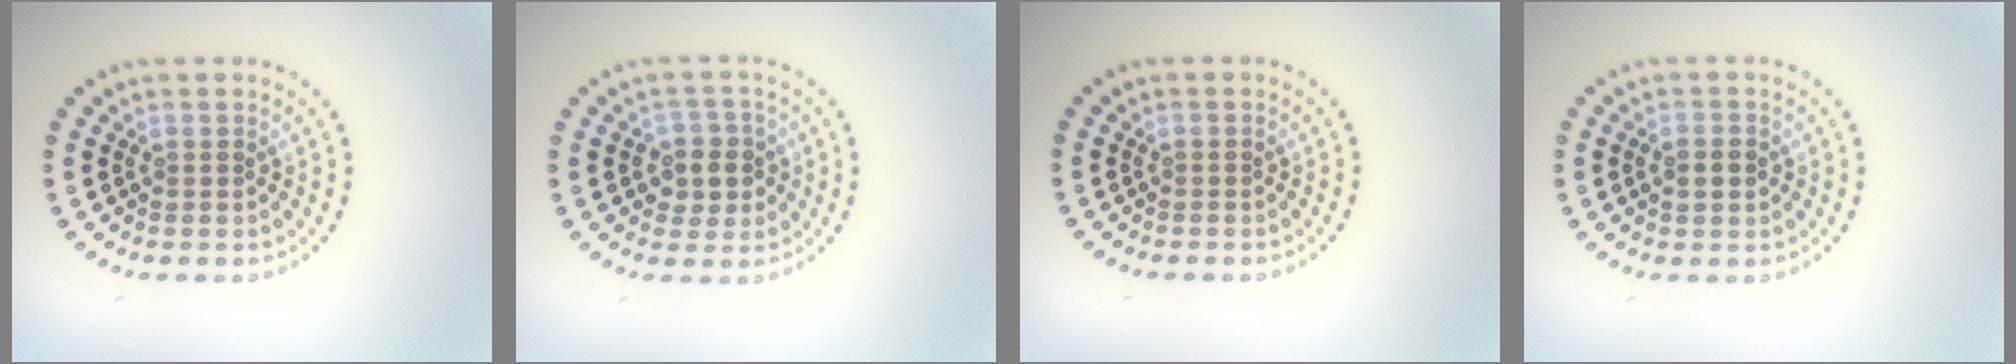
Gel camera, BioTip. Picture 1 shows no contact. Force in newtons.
{"total": 2.9, "press": 2.7, "slide": 0.9}
{"total": 0.0}
{"total": 2.3, "press": 2.3, "slide": 0.0}